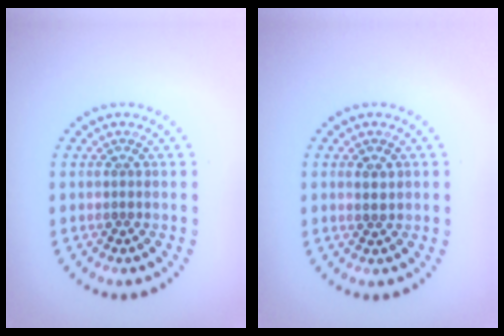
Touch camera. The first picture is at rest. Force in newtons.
{"total": 1.1, "press": 1.1, "slide": 0.4}